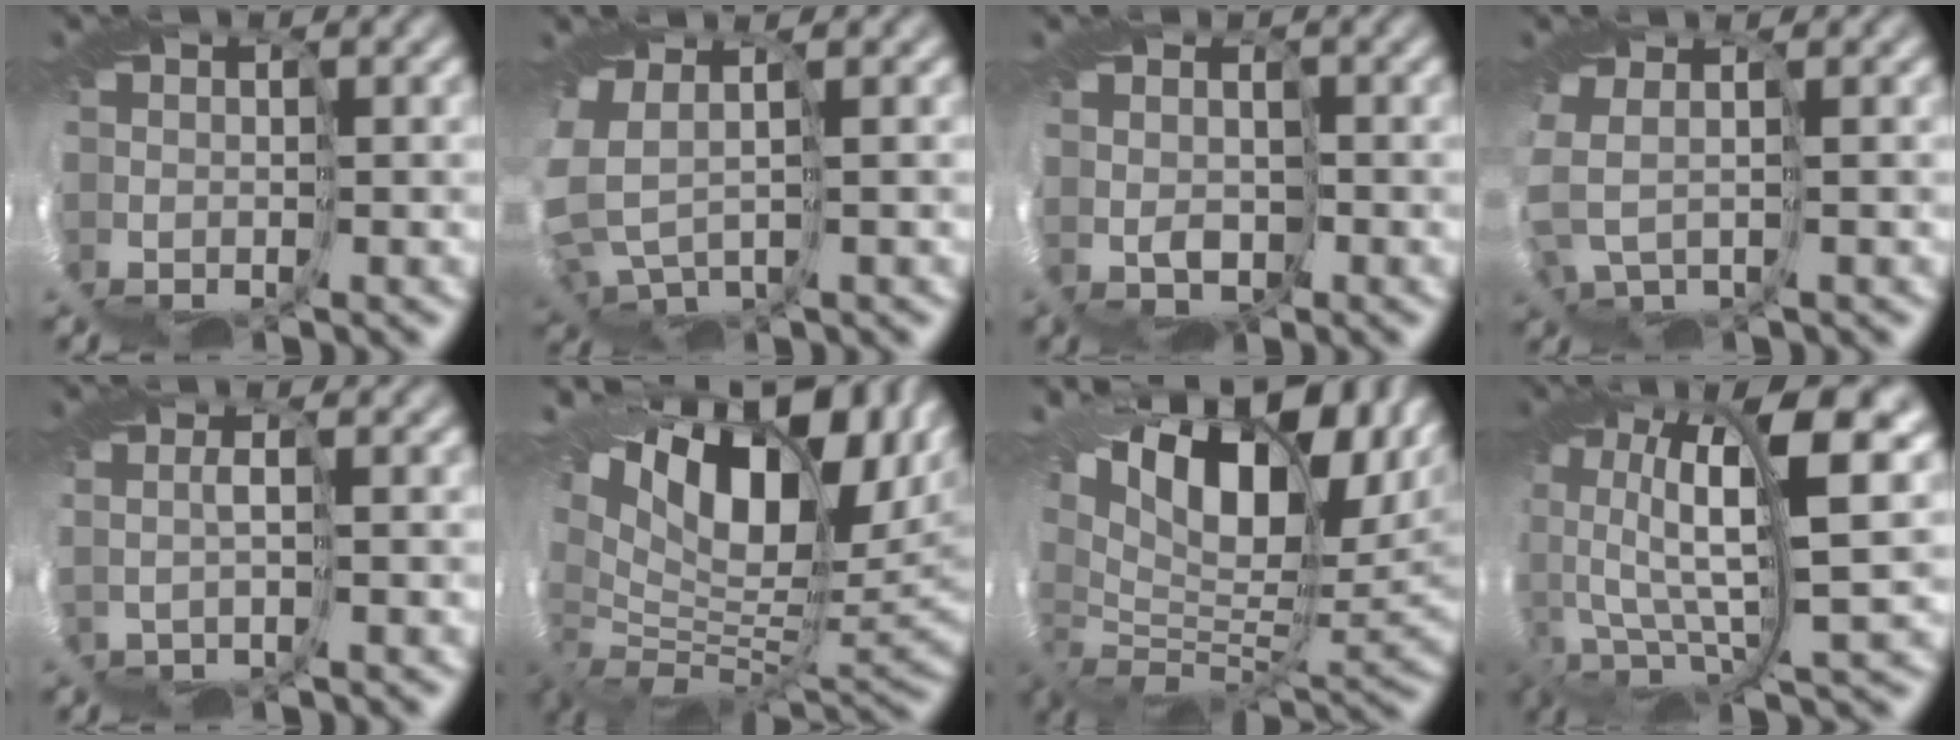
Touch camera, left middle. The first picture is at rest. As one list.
[{"total": 3.0, "force": [1.9, 1.3, 1.9], "torque": [-0.085, -0.024, 0.037]}, {"total": 2.0, "force": [1.9, 0.3, -0.5], "torque": [-0.003, -0.003, 0.031]}, {"total": 2.3, "force": [2.0, -1.2, -0.2], "torque": [-0.027, -0.003, 0.020]}, {"total": 2.9, "force": [2.2, -2.0, -0.2], "torque": [-0.003, 0.006, 0.031]}, {"total": 13.9, "force": [7.9, 5.9, 9.7], "torque": [-0.190, 0.018, 0.134]}, {"total": 14.6, "force": [9.3, 5.5, 9.8], "torque": [-0.190, 0.033, 0.162]}, {"total": 9.8, "force": [3.6, 2.3, 8.8], "torque": [-0.203, 0.000, 0.077]}]